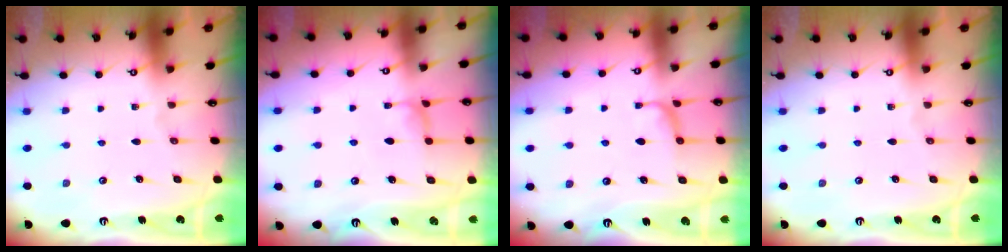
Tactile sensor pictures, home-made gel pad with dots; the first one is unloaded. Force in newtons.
{"total": 0.0}
{"total": 2.6, "press": 2.4, "slide": 0.9}
{"total": 0.0}